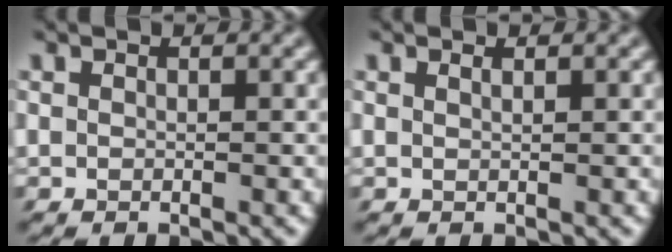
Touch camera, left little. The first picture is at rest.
{"total": 0.6, "force": [0.4, -0.4, 0.1], "torque": [-0.003, -0.001, 0.008]}